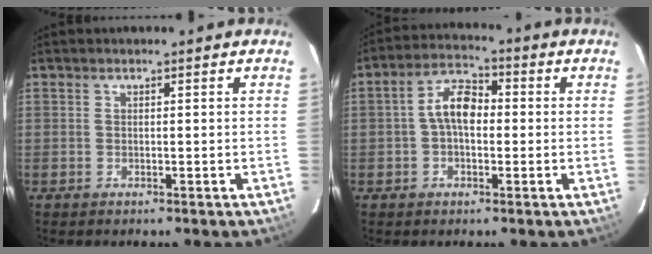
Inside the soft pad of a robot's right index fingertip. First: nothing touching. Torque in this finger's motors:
{"motor_torque": [1.50, 0.02, 0.65, 0.17]}